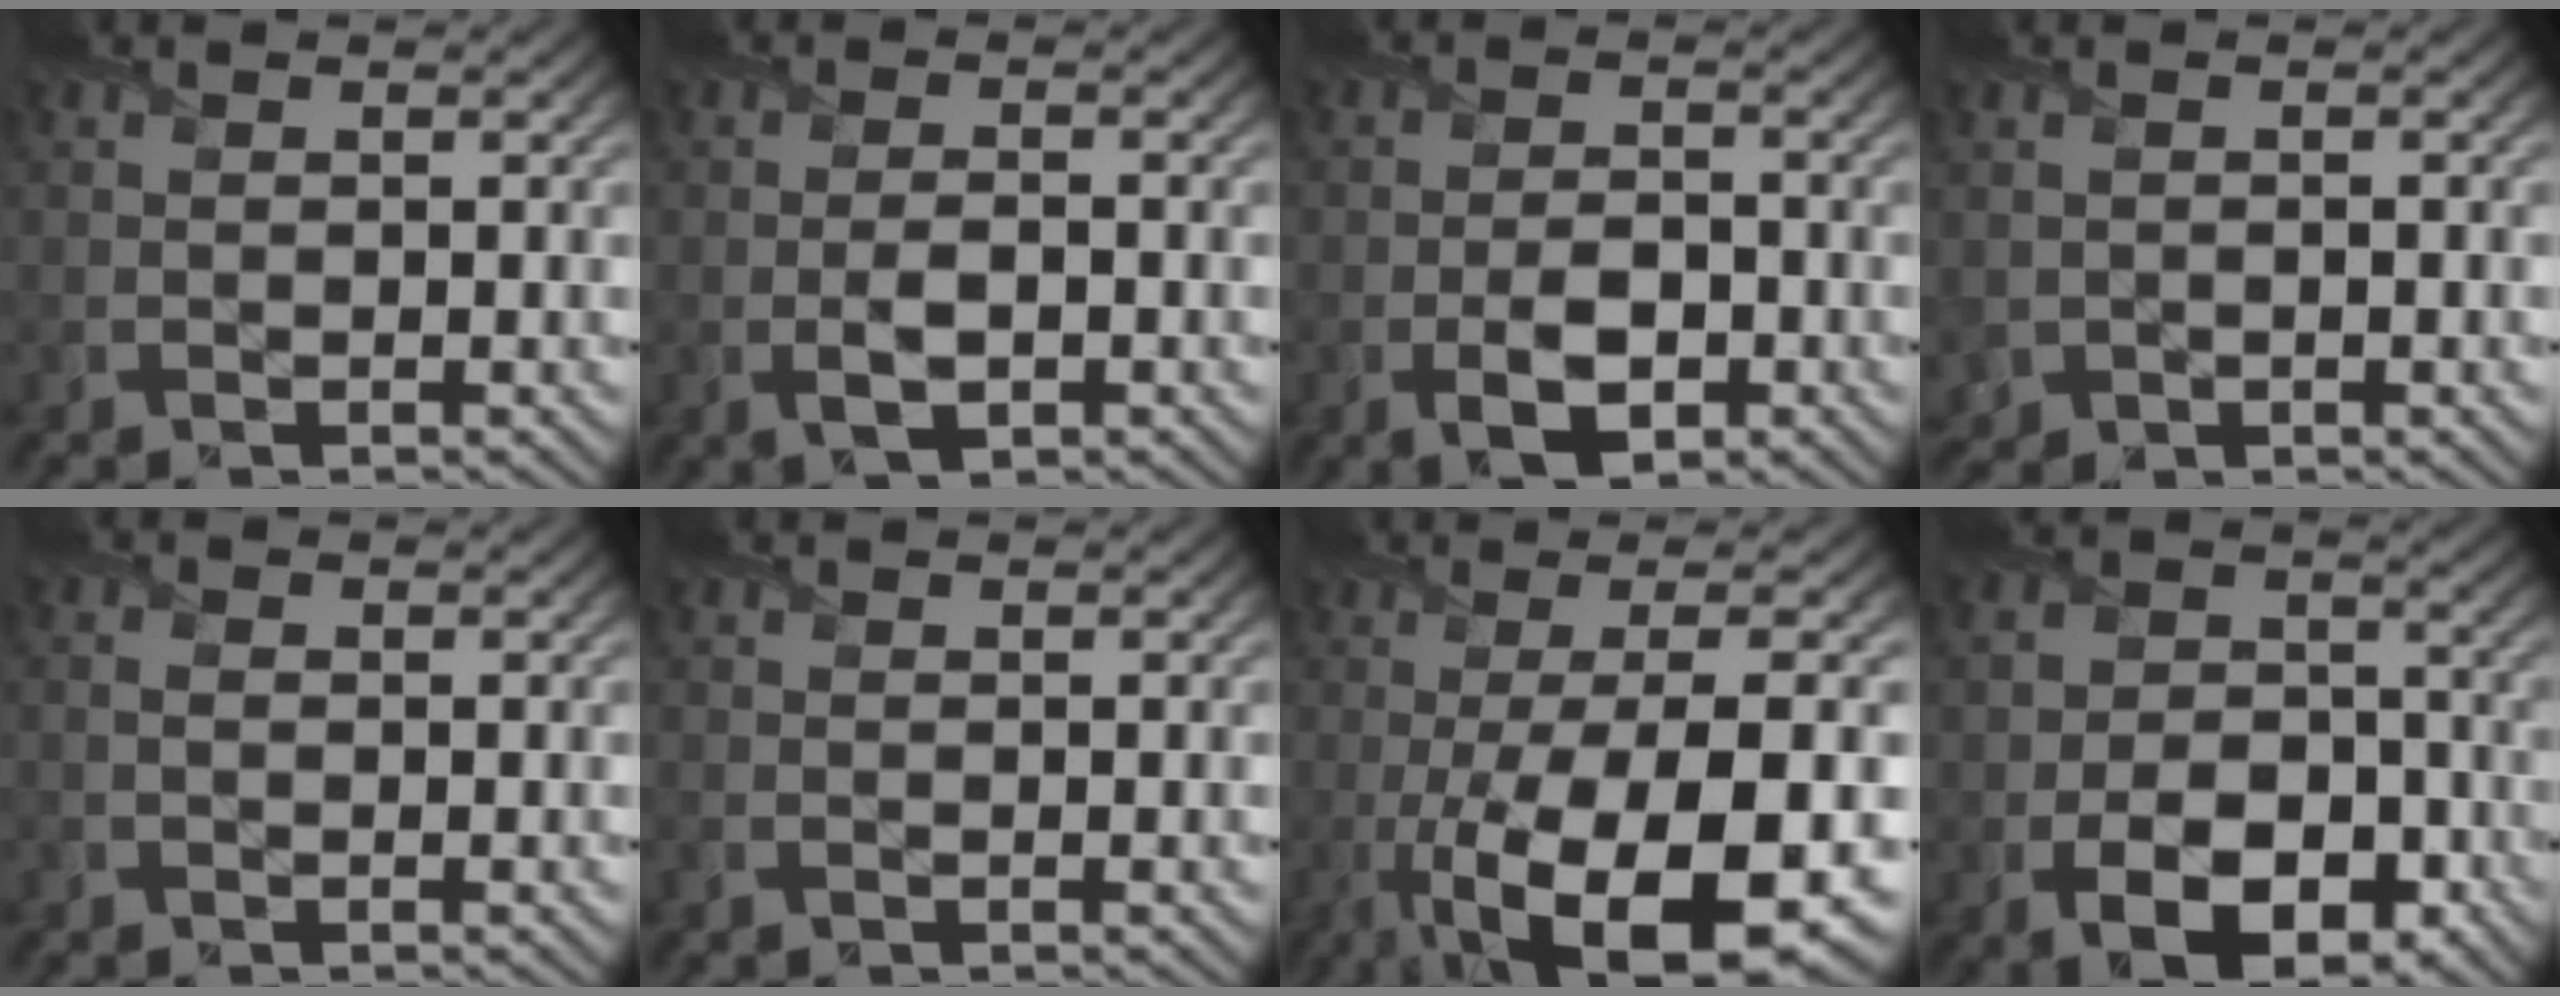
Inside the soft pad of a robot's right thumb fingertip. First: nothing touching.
{"total": 3.3, "force": [-1.0, 1.5, 2.8], "torque": [-0.061, -0.009, -0.019]}
{"total": 5.1, "force": [-2.1, 2.7, 3.7], "torque": [-0.073, -0.008, -0.037]}
{"total": 1.6, "force": [-0.4, 1.4, 0.7], "torque": [-0.020, -0.006, -0.007]}
{"total": 0.9, "force": [-0.3, 0.6, 0.6], "torque": [-0.017, -0.001, -0.006]}
{"total": 0.5, "force": [-0.2, 0.4, 0.4], "torque": [-0.012, -0.002, -0.005]}
{"total": 16.5, "force": [-5.2, 4.6, 15.0], "torque": [-0.230, -0.007, -0.081]}
{"total": 10.2, "force": [-4.3, 6.5, 6.6], "torque": [-0.128, -0.021, -0.067]}